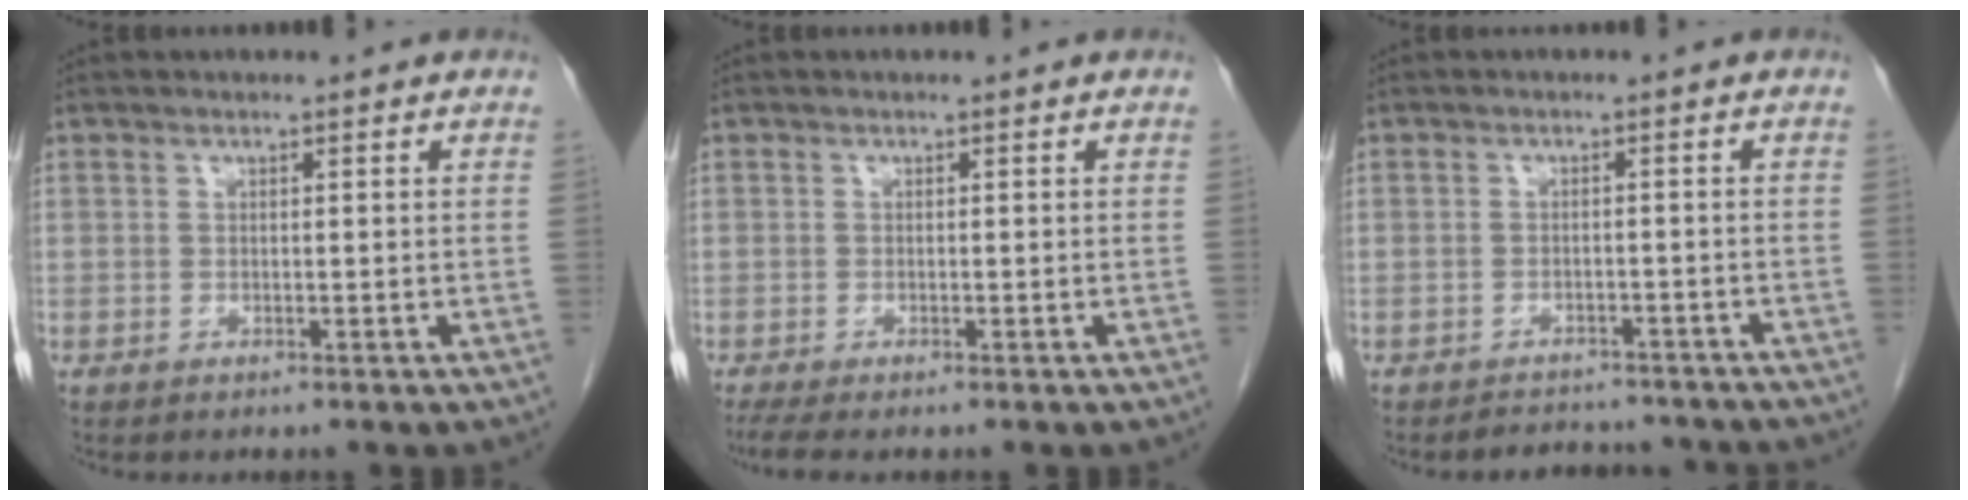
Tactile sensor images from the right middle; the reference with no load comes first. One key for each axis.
{"total": 3.2, "fx": -2.6, "fy": 0.5, "fz": 1.9, "tx": -0.035, "ty": -0.010, "tz": -0.042}
{"total": 7.5, "fx": -7.1, "fy": 2.1, "fz": 1.3, "tx": -0.013, "ty": 0.006, "tz": -0.080}